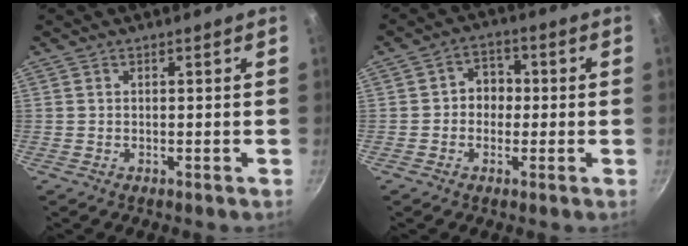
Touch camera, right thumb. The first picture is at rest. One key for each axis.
{"total": 5.0, "fx": -0.4, "fy": 4.3, "fz": 2.4, "tx": 0.002, "ty": 0.012, "tz": -0.013}